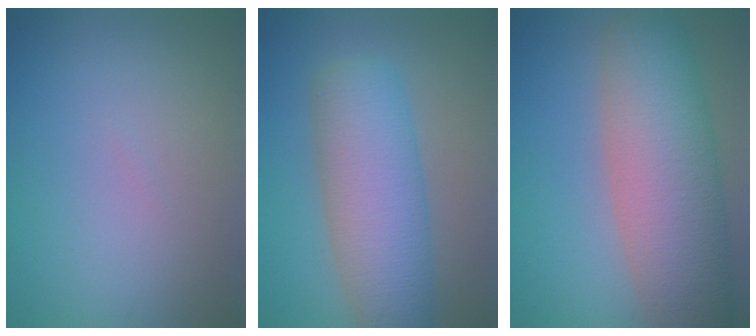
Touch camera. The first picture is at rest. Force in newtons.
{"total": 8.1, "press": 8.1, "slide": 0.2}
{"total": 10.4, "press": 10.4, "slide": 0.5}